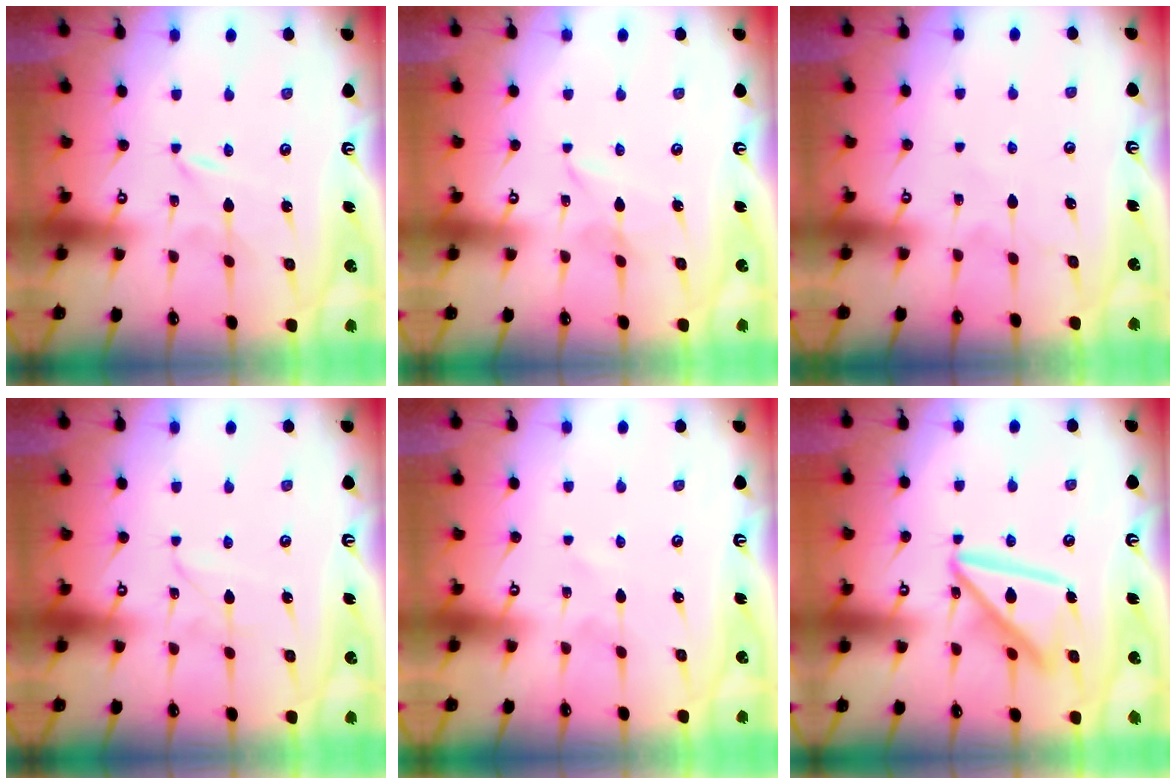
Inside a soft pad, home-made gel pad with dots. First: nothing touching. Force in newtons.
{"total": 2.5, "press": 2.5, "slide": 0.2}
{"total": 4.6, "press": 4.6, "slide": 0.6}
{"total": 1.5, "press": 1.5, "slide": 0.2}
{"total": 1.0, "press": 1.0, "slide": 0.2}
{"total": 13.9, "press": 13.9, "slide": 1.5}